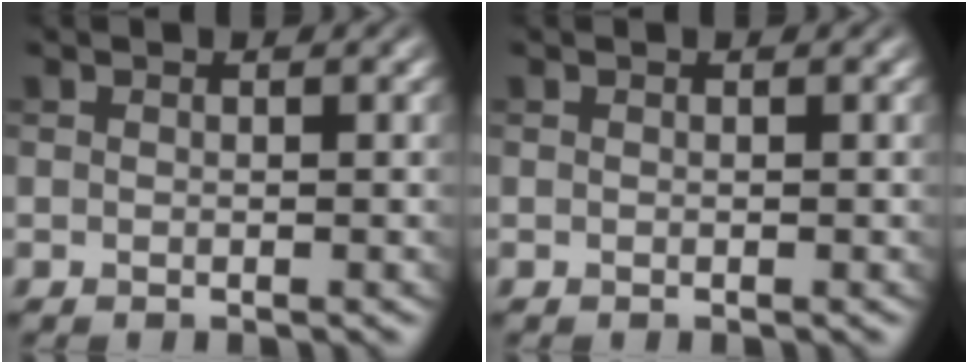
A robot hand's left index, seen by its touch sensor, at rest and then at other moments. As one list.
[{"total": 0.0}]